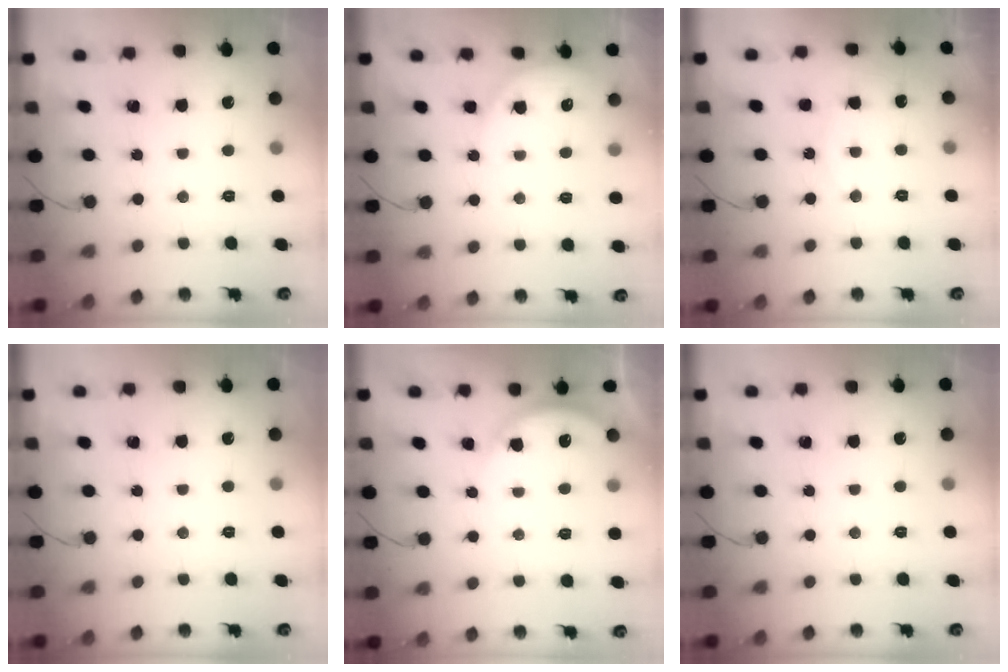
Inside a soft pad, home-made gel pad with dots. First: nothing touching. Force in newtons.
{"total": 5.1, "press": 5.1, "slide": 0.4}
{"total": 6.8, "press": 6.8, "slide": 0.5}
{"total": 0.0}
{"total": 3.0, "press": 2.9, "slide": 0.4}
{"total": 0.0}